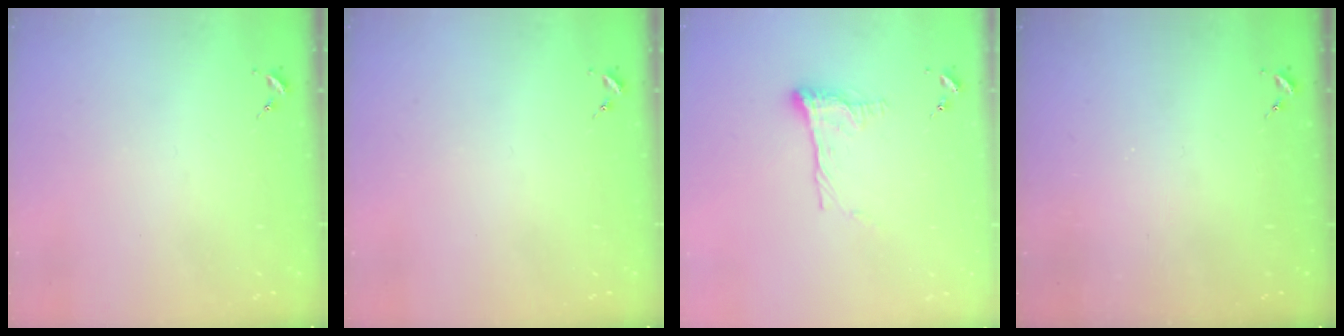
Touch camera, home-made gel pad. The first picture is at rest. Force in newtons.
{"total": 0.0}
{"total": 9.4, "press": 9.4, "slide": 0.7}
{"total": 0.0}